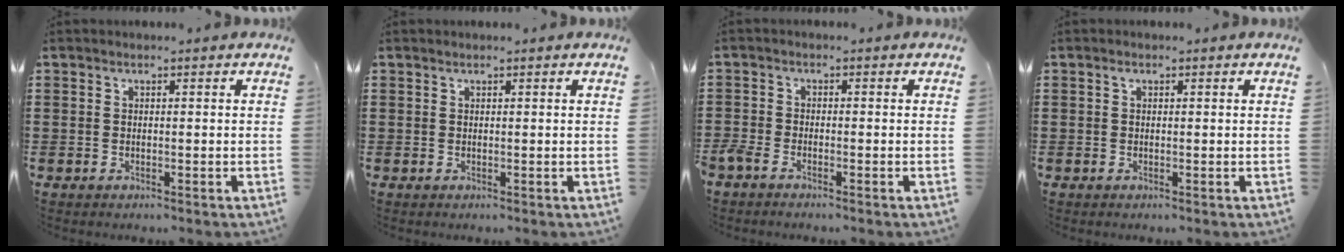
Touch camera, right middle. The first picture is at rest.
{"total": 0.6, "force": [0.5, -0.1, 0.2], "torque": [-0.004, -0.001, 0.010]}
{"total": 1.5, "force": [-1.3, 0.4, 0.8], "torque": [-0.031, -0.005, -0.030]}
{"total": 0.7, "force": [0.4, 0.3, 0.5], "torque": [-0.010, 0.003, 0.006]}